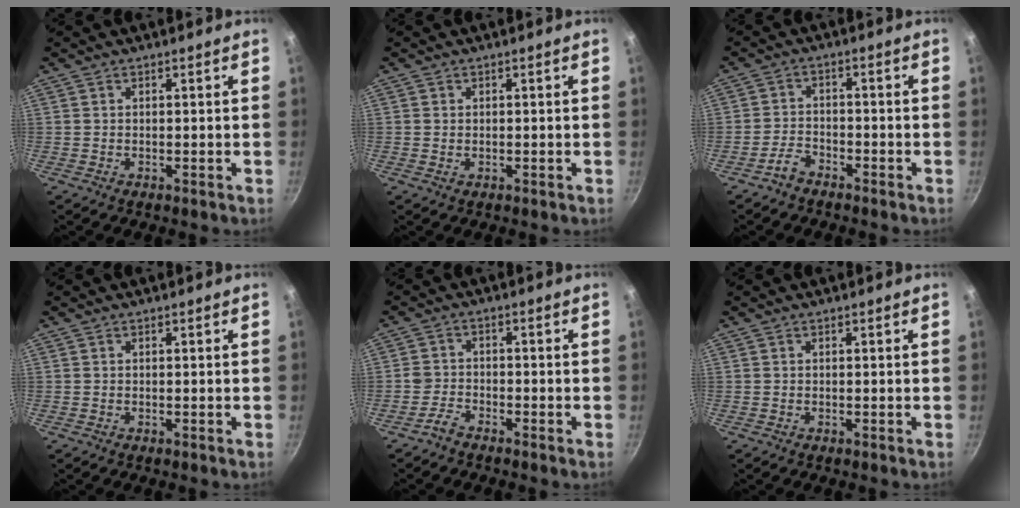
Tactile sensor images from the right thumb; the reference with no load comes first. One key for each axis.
{"total": 0.6, "fx": 0.1, "fy": 0.6, "fz": 0.2, "tx": 0.001, "ty": -0.003, "tz": 0.000}
{"total": 3.4, "fx": -2.8, "fy": 1.6, "fz": 1.1, "tx": -0.016, "ty": 0.032, "tz": -0.053}
{"total": 0.0}
{"total": 2.8, "fx": -2.5, "fy": 1.0, "fz": 0.9, "tx": -0.022, "ty": 0.024, "tz": -0.054}
{"total": 0.0}